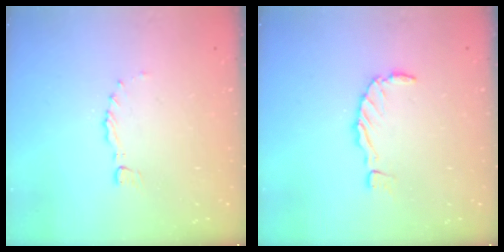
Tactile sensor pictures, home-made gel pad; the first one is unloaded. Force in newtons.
{"total": 1.2, "press": 1.2, "slide": 0.2}